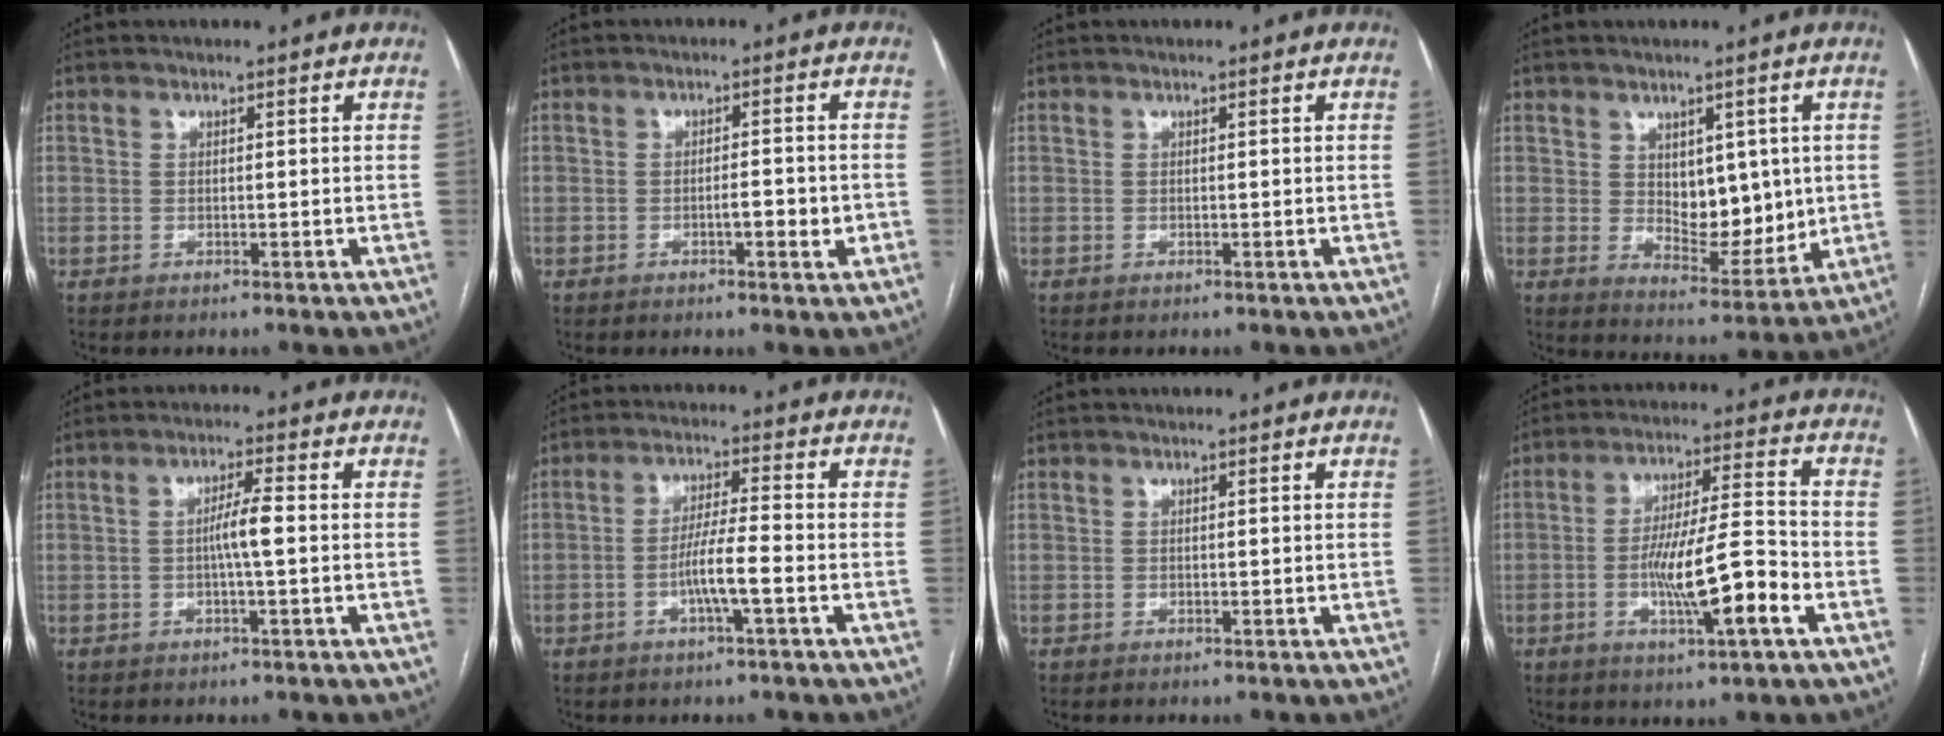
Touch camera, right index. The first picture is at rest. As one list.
[{"total": 3.6, "force": [-1.3, 0.8, 3.3], "torque": [-0.049, 0.003, -0.018]}, {"total": 0.0}, {"total": 9.0, "force": [1.2, 5.0, 7.3], "torque": [-0.108, -0.006, 0.037]}, {"total": 3.8, "force": [-0.4, 0.0, 3.8], "torque": [-0.067, 0.003, -0.007]}, {"total": 5.9, "force": [-2.2, 0.0, 5.4], "torque": [-0.106, 0.004, -0.041]}, {"total": 0.0}, {"total": 12.5, "force": [-4.0, 1.1, 11.8], "torque": [-0.202, 0.001, -0.067]}]